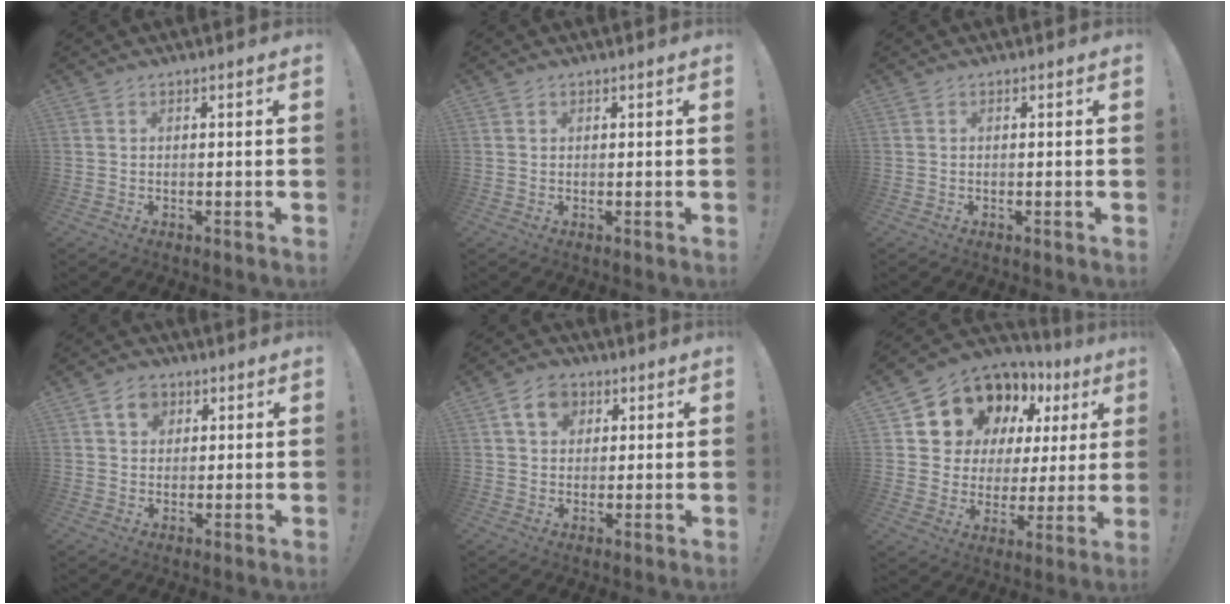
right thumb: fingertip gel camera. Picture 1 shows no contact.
{"total": 0.7, "force": [0.4, 0.6, 0.0], "torque": [0.006, -0.002, 0.006]}
{"total": 0.0}
{"total": 6.0, "force": [2.6, 4.8, 2.6], "torque": [-0.032, -0.003, 0.046]}
{"total": 7.9, "force": [3.3, 6.2, 3.6], "torque": [-0.047, -0.005, 0.063]}
{"total": 13.1, "force": [10.0, 7.4, 4.1], "torque": [-0.076, -0.083, 0.192]}